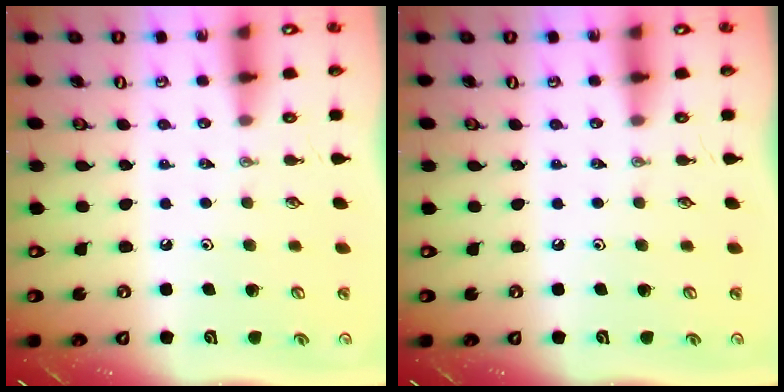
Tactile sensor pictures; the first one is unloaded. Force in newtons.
{"total": 0.0}